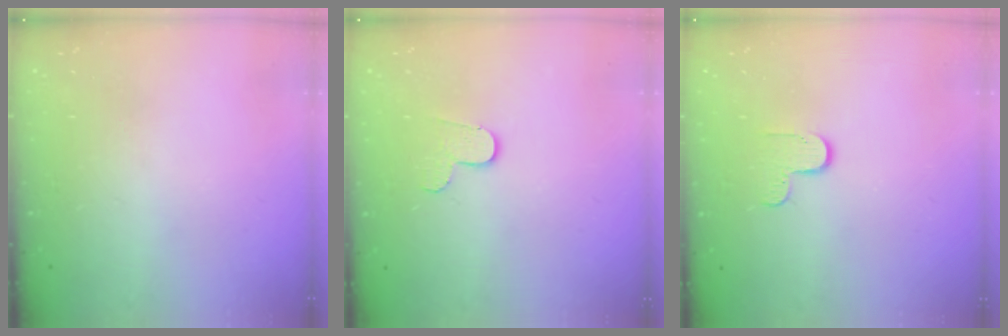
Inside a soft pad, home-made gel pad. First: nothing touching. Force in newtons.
{"total": 6.1, "press": 6.1, "slide": 0.5}
{"total": 5.2, "press": 5.2, "slide": 0.5}